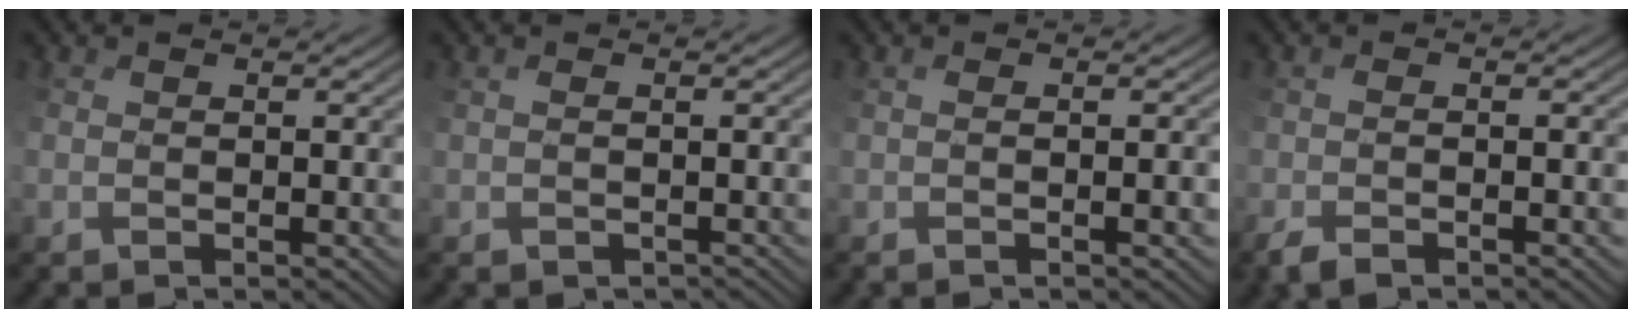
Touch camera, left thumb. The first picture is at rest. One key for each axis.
{"total": 1.9, "fx": -1.7, "fy": 0.7, "fz": 0.5, "tx": 0.006, "ty": -0.001, "tz": -0.019}
{"total": 1.9, "fx": -1.1, "fy": 0.2, "fz": 1.6, "tx": -0.015, "ty": 0.001, "tz": -0.005}
{"total": 2.8, "fx": -2.2, "fy": 0.4, "fz": 1.6, "tx": -0.027, "ty": -0.002, "tz": -0.041}